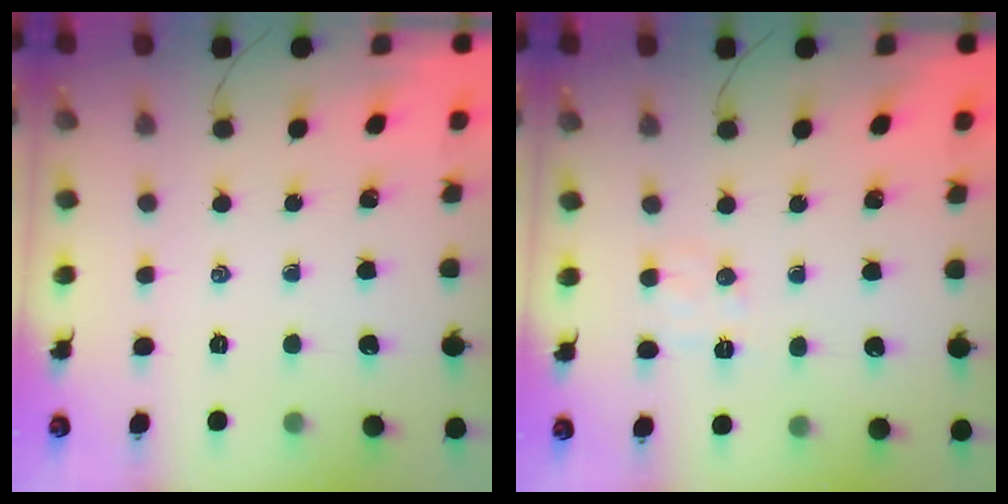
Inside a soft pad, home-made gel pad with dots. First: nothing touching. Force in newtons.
{"total": 5.1, "press": 4.9, "slide": 1.4}